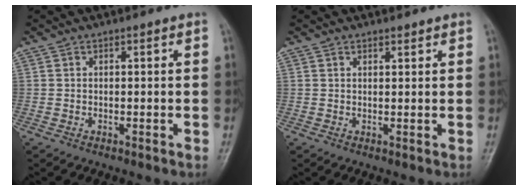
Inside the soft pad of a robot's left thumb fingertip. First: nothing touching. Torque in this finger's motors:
{"motor_torque": [-0.14, 0.05, -0.13, -0.11, -0.02]}